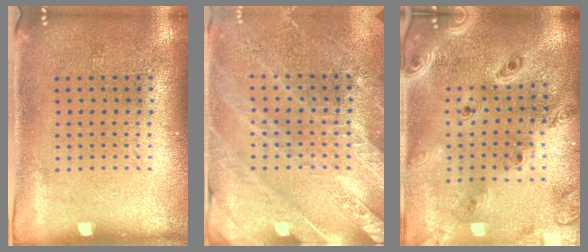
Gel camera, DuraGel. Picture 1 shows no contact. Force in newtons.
{"total": 2.7, "press": 2.7, "slide": 0.5}
{"total": 2.6, "press": 2.3, "slide": 1.2}